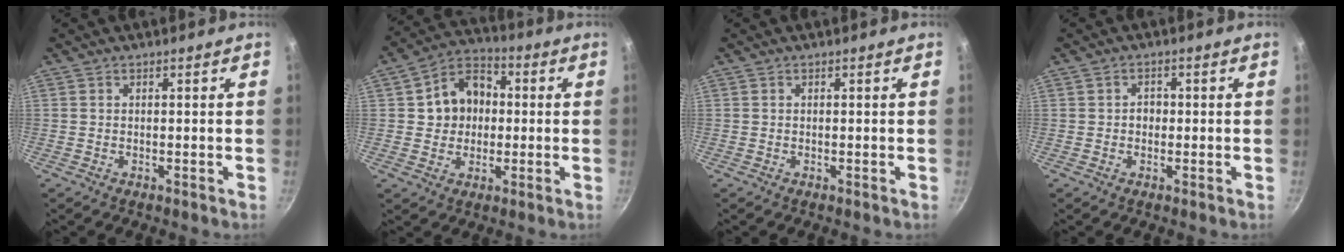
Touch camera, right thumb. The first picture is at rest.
{"total": 10.6, "force": [0.8, 8.8, 5.7], "torque": [-0.056, 0.018, 0.001]}
{"total": 0.0}
{"total": 1.8, "force": [-0.2, 1.6, 1.0], "torque": [-0.005, 0.004, -0.006]}